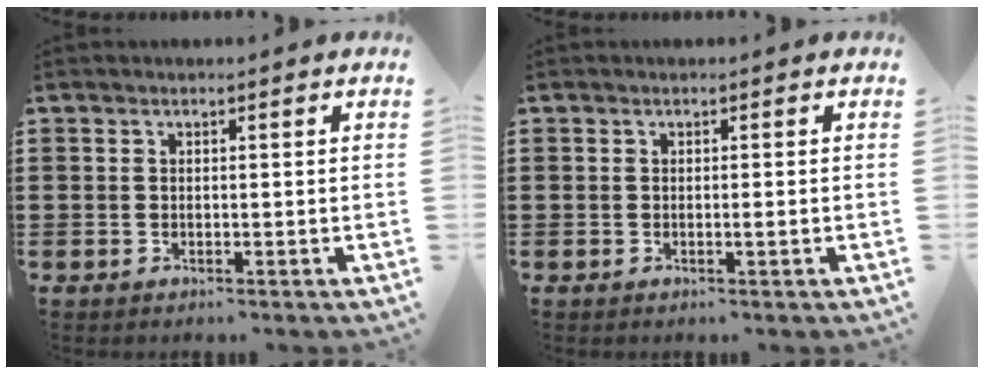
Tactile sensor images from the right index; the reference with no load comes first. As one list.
[{"total": 0.8, "force": [-0.2, 0.0, 0.8], "torque": [-0.012, -0.004, -0.002]}]